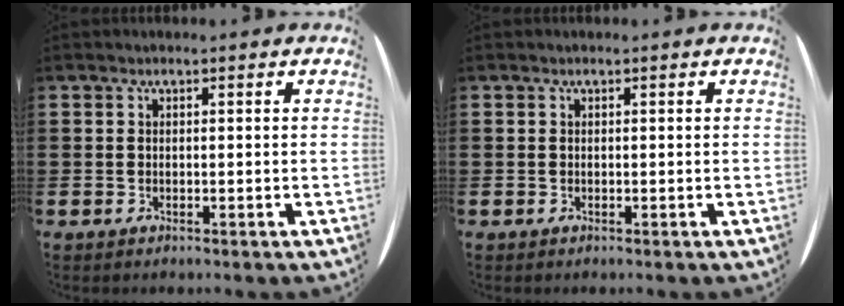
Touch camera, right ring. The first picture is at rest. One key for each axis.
{"total": 0.0}